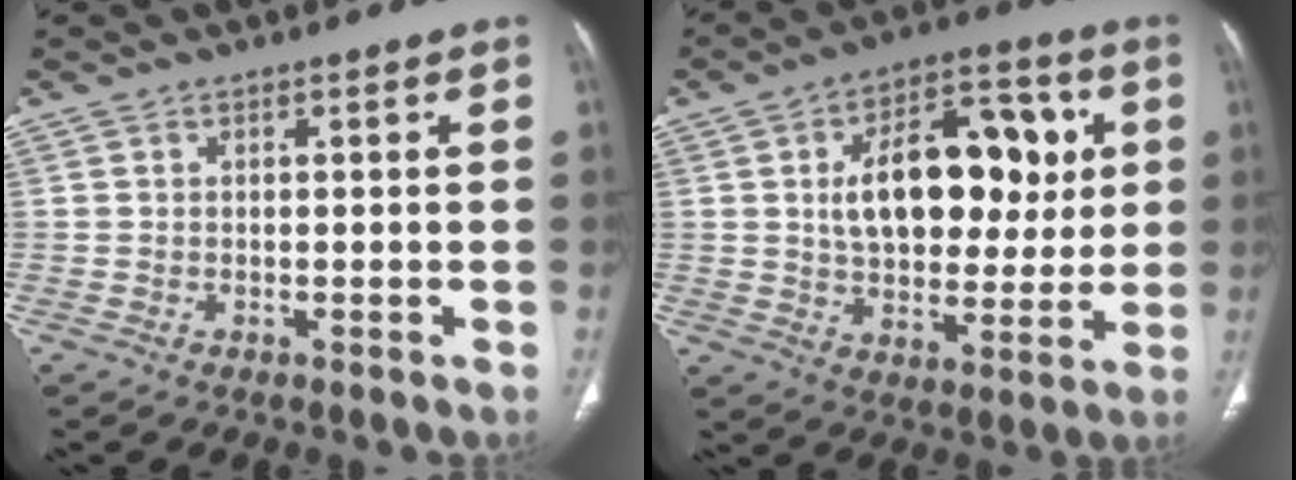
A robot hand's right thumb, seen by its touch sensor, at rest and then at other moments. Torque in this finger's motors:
{"motor_torque": [0.72, 2.46, 1.55, 0.57, 0.36]}